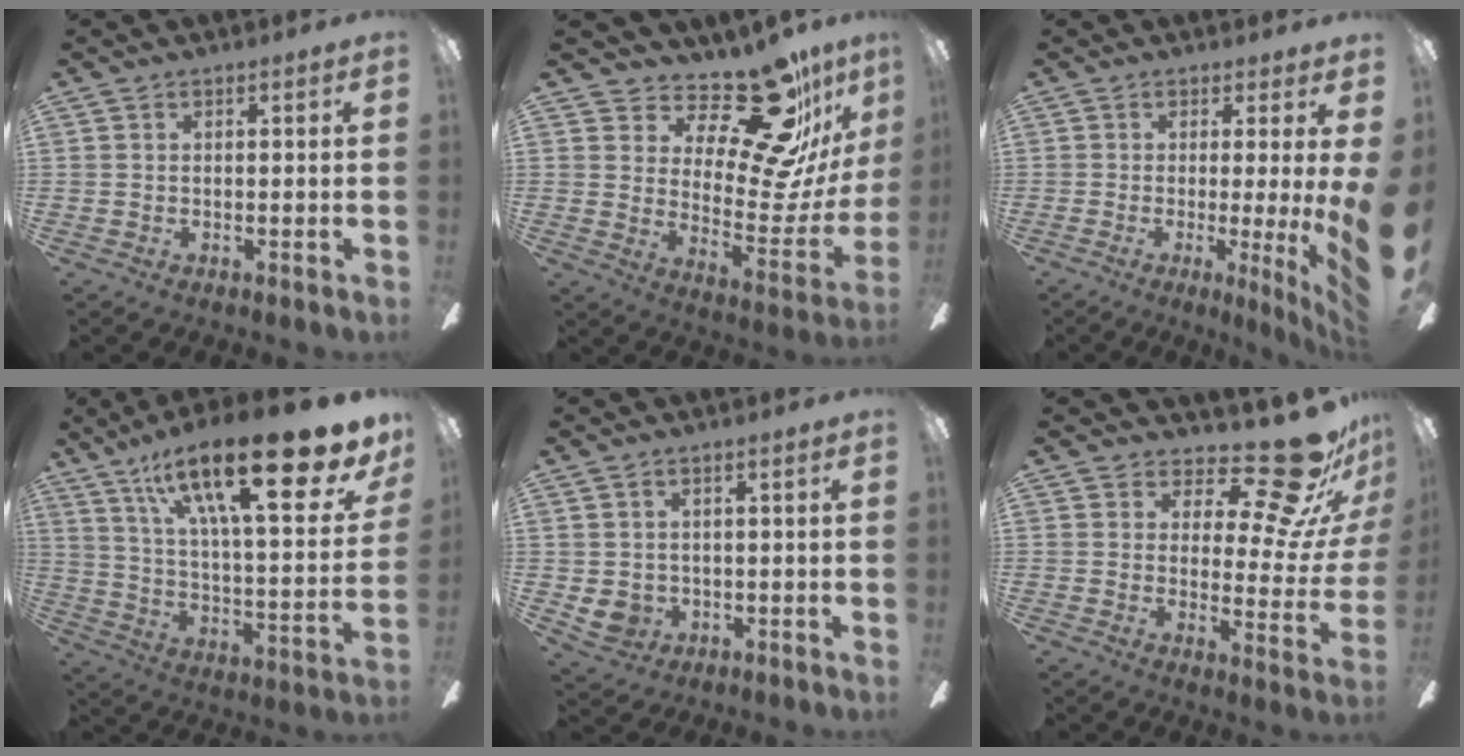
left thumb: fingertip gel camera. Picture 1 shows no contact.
{"total": 21.9, "force": [17.0, 7.1, 11.9], "torque": [-0.155, -0.143, 0.281]}
{"total": 7.9, "force": [-0.2, -0.1, 7.9], "torque": [-0.116, -0.031, 0.001]}
{"total": 27.7, "force": [16.5, 7.9, 20.8], "torque": [-0.317, -0.103, 0.268]}
{"total": 4.1, "force": [-0.1, 3.7, 1.9], "torque": [-0.060, 0.001, -0.002]}
{"total": 17.7, "force": [12.9, 5.6, 10.7], "torque": [-0.153, -0.102, 0.215]}